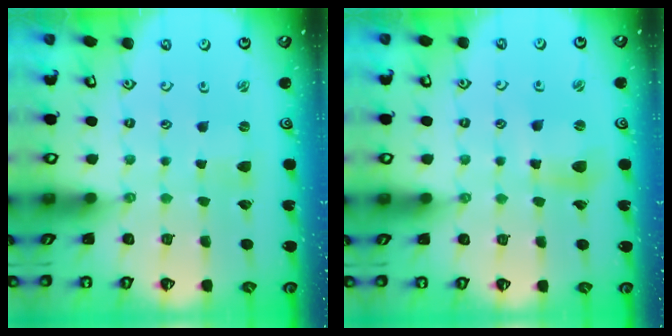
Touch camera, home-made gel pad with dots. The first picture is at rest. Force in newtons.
{"total": 6.7, "press": 6.6, "slide": 1.1}